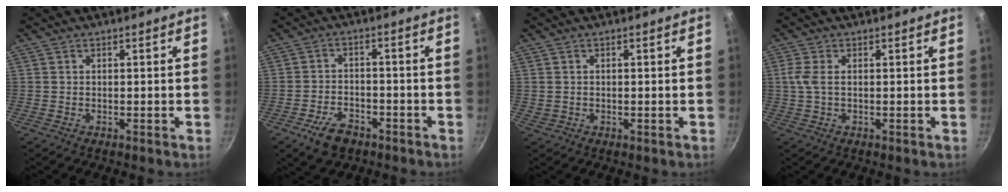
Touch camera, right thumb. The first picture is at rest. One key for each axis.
{"total": 7.4, "fx": -4.5, "fy": 4.7, "fz": 3.5, "tx": -0.059, "ty": 0.033, "tz": -0.078}
{"total": 0.7, "fx": 0.0, "fy": 0.3, "fz": 0.6, "tx": -0.010, "ty": 0.003, "tz": 0.003}
{"total": 3.1, "fx": 0.3, "fy": 1.5, "fz": 2.7, "tx": -0.069, "ty": 0.005, "tz": 0.003}